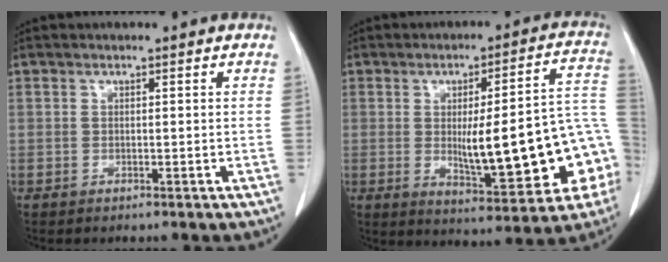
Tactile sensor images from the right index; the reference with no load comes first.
{"total": 19.6, "force": [-3.0, 4.0, 19.0], "torque": [-0.191, 0.031, -0.018]}